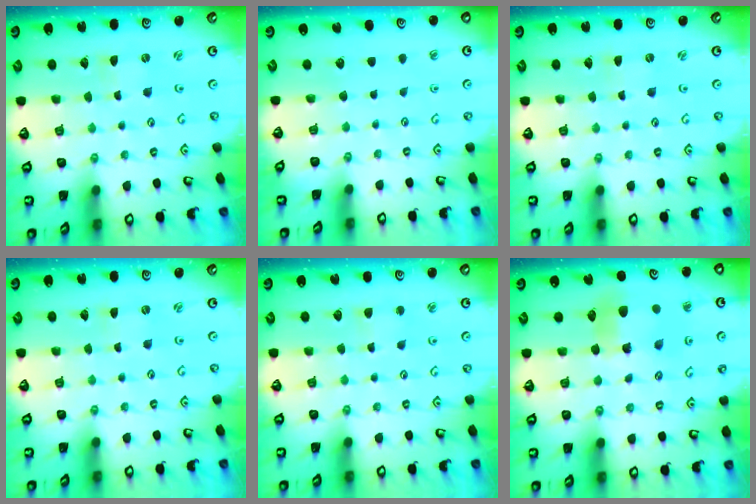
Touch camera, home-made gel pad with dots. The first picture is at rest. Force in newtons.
{"total": 0.0}
{"total": 0.5, "press": 0.4, "slide": 0.3}
{"total": 0.5, "press": 0.4, "slide": 0.3}
{"total": 2.9, "press": 2.9, "slide": 0.3}
{"total": 8.5, "press": 8.4, "slide": 1.1}